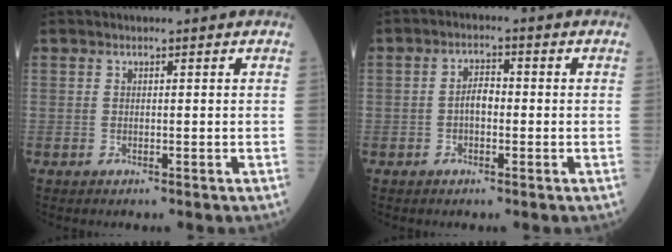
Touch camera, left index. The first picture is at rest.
{"total": 2.8, "force": [-0.7, 1.3, 2.4], "torque": [-0.041, 0.007, -0.016]}